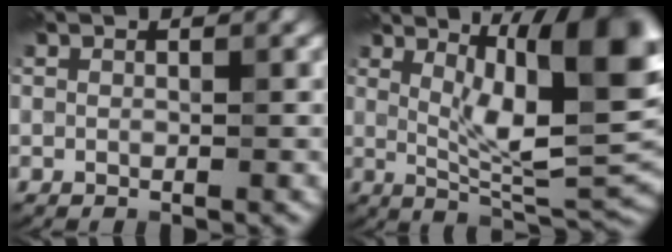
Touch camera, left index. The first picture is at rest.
{"total": 11.6, "force": [3.7, 3.1, 10.5], "torque": [-0.140, -0.003, 0.061]}